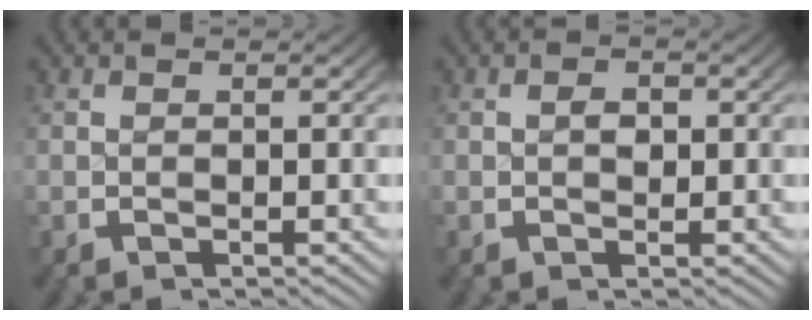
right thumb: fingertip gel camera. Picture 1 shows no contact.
{"total": 1.2, "force": [0.0, 0.9, 0.8], "torque": [-0.018, -0.005, 0.001]}